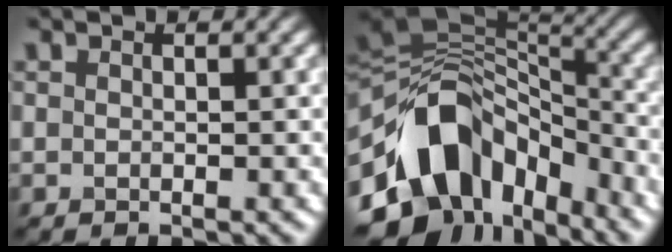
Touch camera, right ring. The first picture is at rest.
{"total": 13.0, "force": [-5.5, 9.0, 7.6], "torque": [-0.142, 0.009, -0.104]}